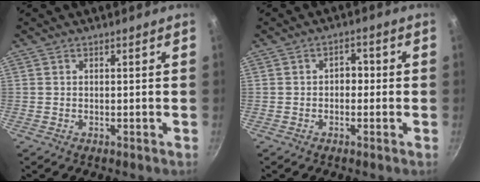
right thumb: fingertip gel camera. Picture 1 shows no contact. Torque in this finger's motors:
{"motor_torque": [-0.33, 0.15, -0.03, 0.14, 0.01]}